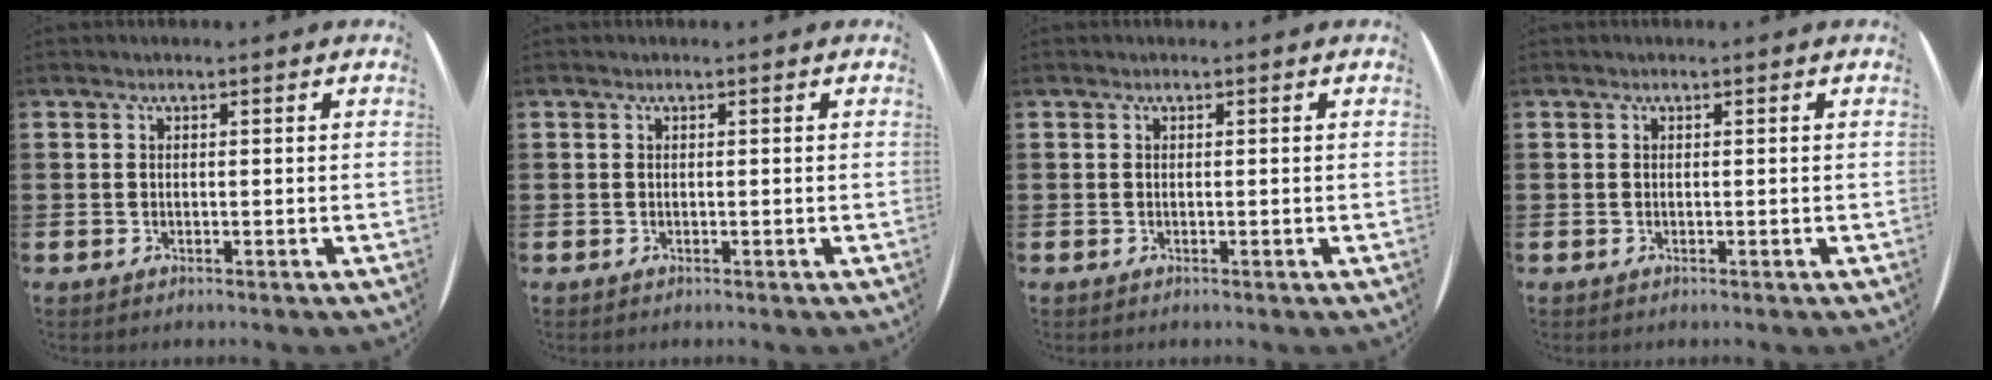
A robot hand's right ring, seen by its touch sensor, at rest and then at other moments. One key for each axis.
{"total": 0.0}
{"total": 0.0}
{"total": 0.0}